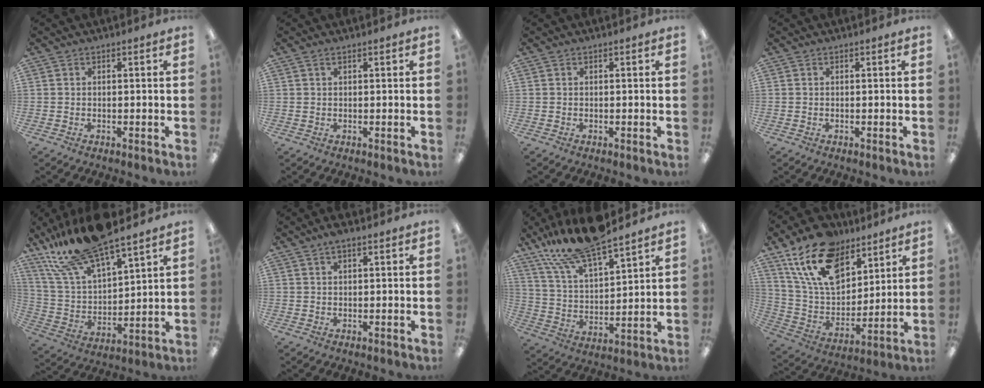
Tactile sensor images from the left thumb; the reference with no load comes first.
{"total": 1.1, "force": [0.7, 0.5, 0.7], "torque": [-0.015, 0.003, 0.012]}
{"total": 0.0}
{"total": 0.0}
{"total": 20.0, "force": [16.5, 5.7, 9.9], "torque": [-0.201, -0.094, 0.294]}
{"total": 2.3, "force": [1.6, 0.6, 1.6], "torque": [-0.035, 0.002, 0.028]}
{"total": 17.1, "force": [14.5, 4.4, 8.0], "torque": [-0.173, -0.079, 0.259]}
{"total": 19.2, "force": [11.9, 11.1, 10.2], "torque": [-0.202, -0.047, 0.222]}